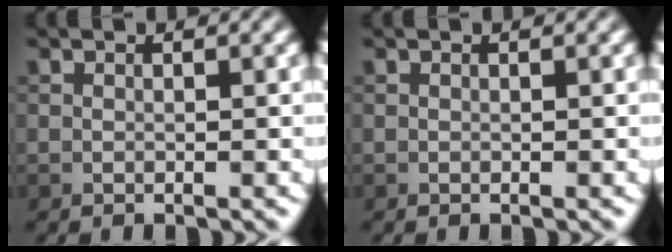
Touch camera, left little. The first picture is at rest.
{"total": 0.0}